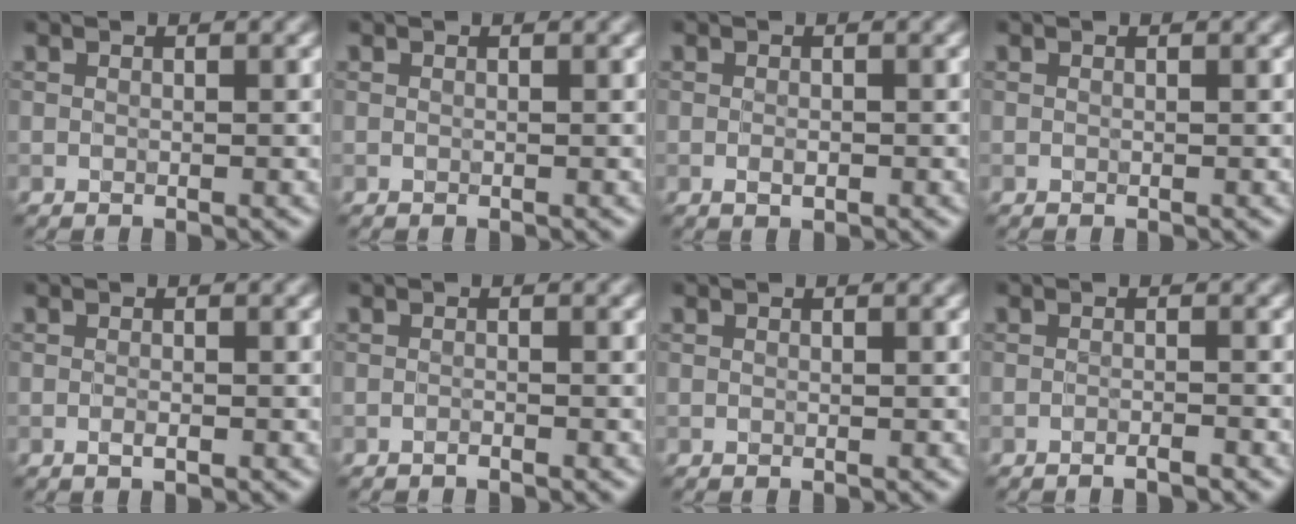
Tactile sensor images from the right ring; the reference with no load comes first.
{"total": 0.0}
{"total": 0.9, "force": [-0.2, 0.5, 0.7], "torque": [-0.014, -0.001, -0.003]}
{"total": 0.0}
{"total": 0.8, "force": [-0.3, 0.2, 0.7], "torque": [-0.014, -0.002, -0.006]}
{"total": 0.6, "force": [-0.5, 0.1, 0.2], "torque": [-0.001, 0.002, -0.010]}
{"total": 0.0}
{"total": 1.2, "force": [-0.9, 0.2, 0.8], "torque": [-0.008, 0.001, -0.019]}